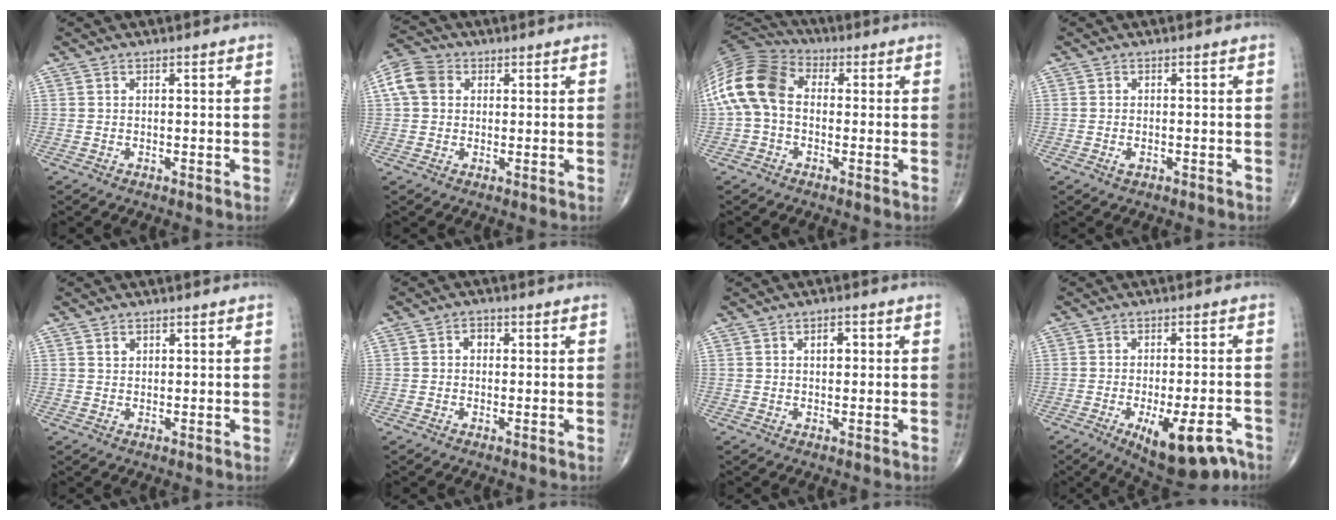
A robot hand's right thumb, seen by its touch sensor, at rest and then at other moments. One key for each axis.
{"total": 6.5, "fx": 1.5, "fy": 5.2, "fz": 3.6, "tx": -0.067, "ty": 0.017, "tz": 0.021}
{"total": 14.4, "fx": 0.3, "fy": 10.0, "fz": 10.3, "tx": -0.211, "ty": 0.036, "tz": -0.006}
{"total": 1.1, "fx": -0.4, "fy": 0.6, "fz": 0.9, "tx": -0.017, "ty": 0.004, "tz": -0.006}
{"total": 1.4, "fx": 0.8, "fy": 1.0, "fz": 0.6, "tx": -0.001, "ty": -0.004, "tz": 0.014}
{"total": 2.0, "fx": 0.2, "fy": 1.6, "fz": 1.1, "tx": -0.007, "ty": 0.008, "tz": -0.001}
{"total": 2.2, "fx": 0.7, "fy": 1.2, "fz": 1.7, "tx": -0.021, "ty": 0.000, "tz": 0.009}
{"total": 12.8, "fx": -7.1, "fy": 4.7, "fz": 9.6, "tx": -0.117, "ty": 0.020, "tz": -0.094}